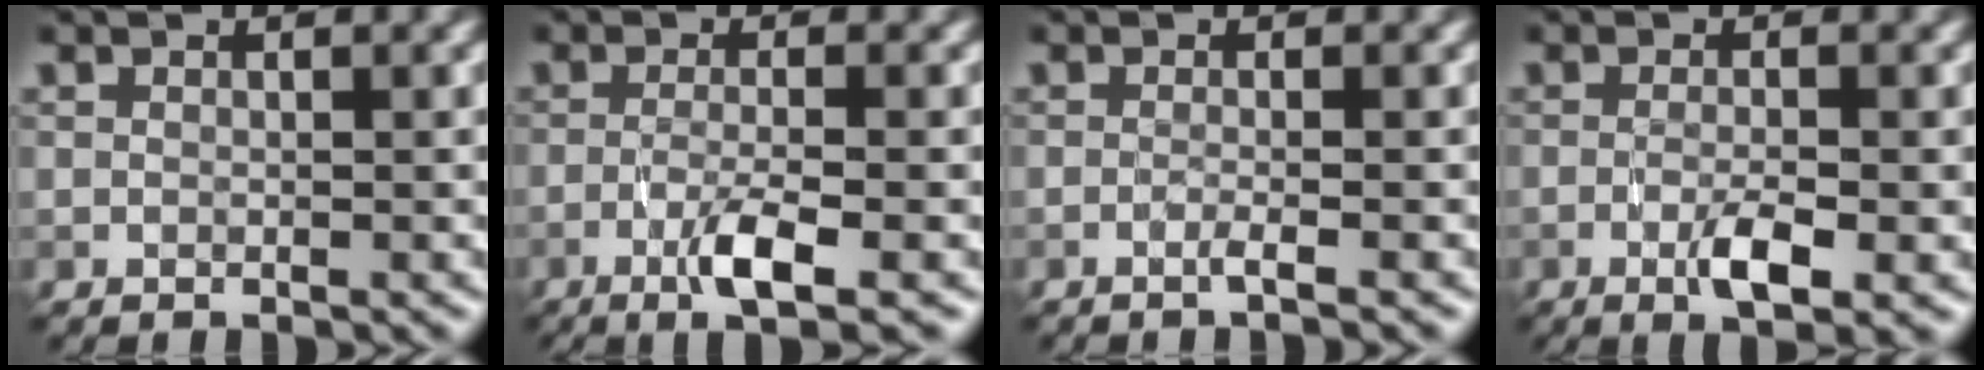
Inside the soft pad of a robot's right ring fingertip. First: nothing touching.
{"total": 3.7, "force": [-1.6, 0.6, 3.3], "torque": [-0.064, 0.002, -0.035]}
{"total": 1.4, "force": [-0.6, 0.3, 1.2], "torque": [-0.013, -0.003, -0.020]}
{"total": 3.2, "force": [-1.0, 0.7, 3.0], "torque": [-0.056, -0.004, -0.019]}